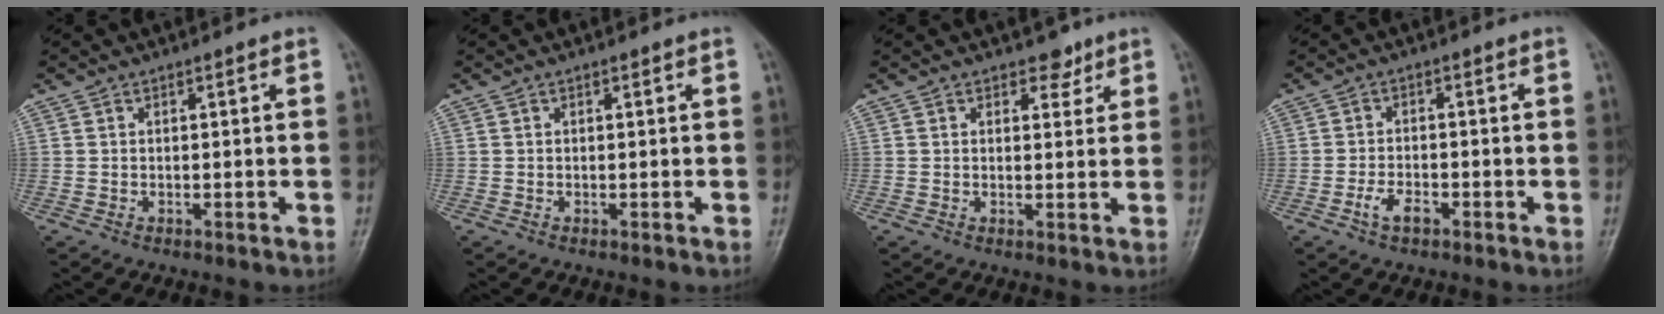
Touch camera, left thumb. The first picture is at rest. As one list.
[{"total": 0.0}, {"total": 2.8, "force": [2.0, 1.7, 0.9], "torque": [0.006, -0.012, 0.027]}, {"total": 3.5, "force": [-1.9, 1.8, 2.4], "torque": [-0.046, 0.013, -0.034]}]